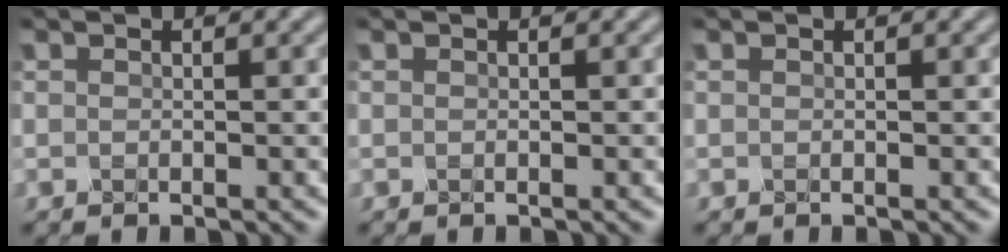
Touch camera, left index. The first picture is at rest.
{"total": 0.0}
{"total": 0.0}